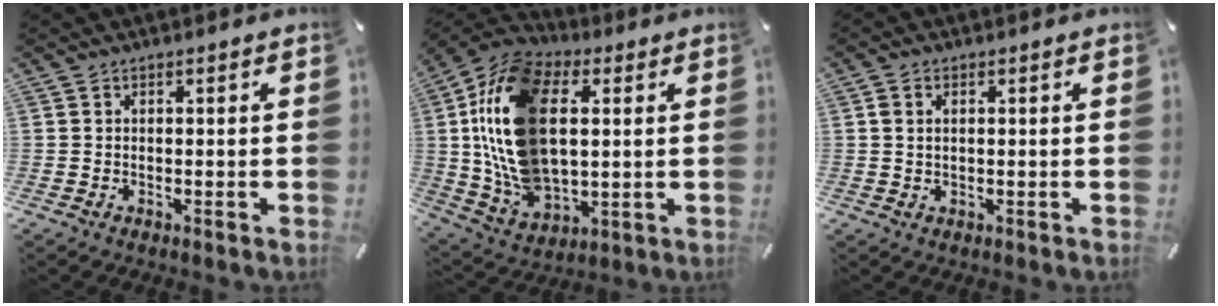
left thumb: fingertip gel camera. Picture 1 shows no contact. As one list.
[{"total": 21.1, "force": [4.0, 14.1, 15.2], "torque": [-0.356, -0.012, 0.065]}, {"total": 2.0, "force": [0.5, 1.5, 1.3], "torque": [-0.031, 0.008, 0.007]}]